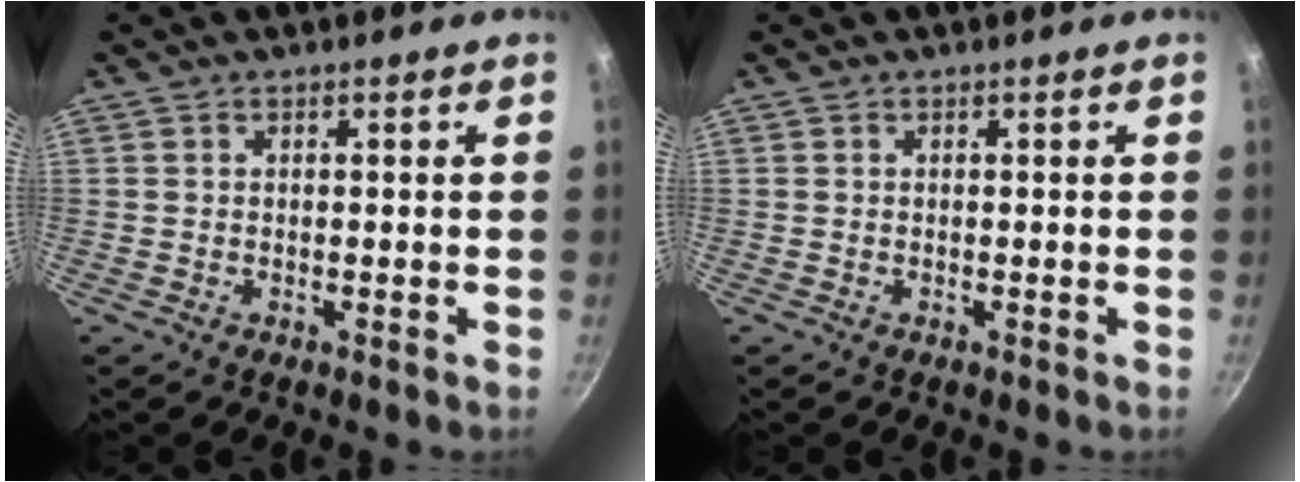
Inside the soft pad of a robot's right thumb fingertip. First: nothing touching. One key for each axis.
{"total": 0.0}